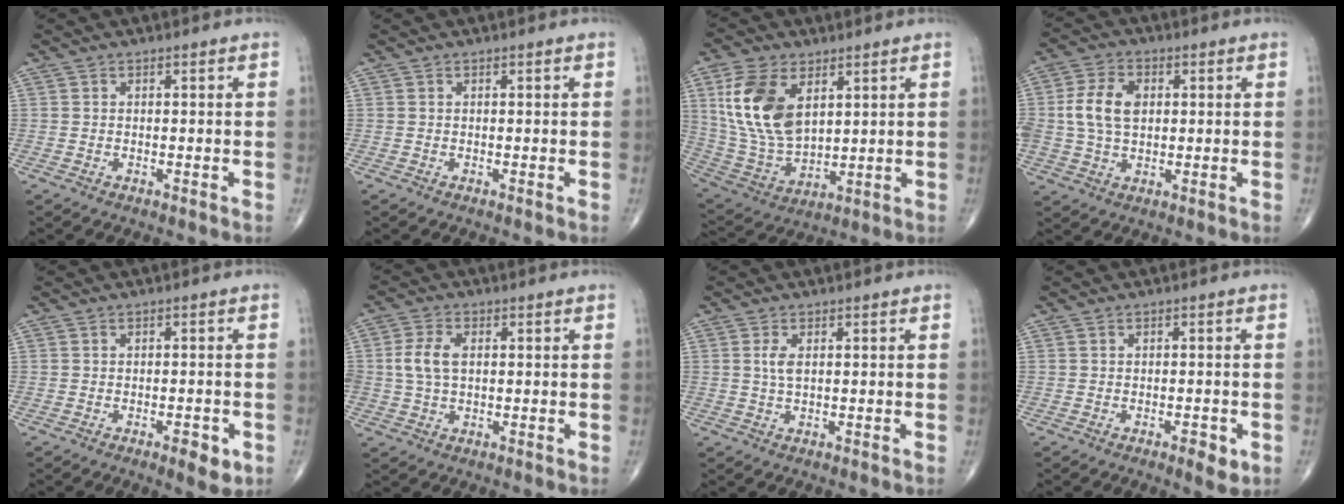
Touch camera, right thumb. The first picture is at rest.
{"total": 0.0}
{"total": 16.1, "force": [5.5, 9.4, 11.9], "torque": [-0.224, -0.021, 0.118]}
{"total": 8.7, "force": [1.1, 5.8, 6.4], "torque": [-0.121, 0.006, 0.023]}
{"total": 4.2, "force": [-1.8, 1.5, 3.4], "torque": [-0.041, -0.001, -0.022]}
{"total": 5.6, "force": [0.6, 3.5, 4.4], "torque": [-0.096, 0.007, 0.011]}
{"total": 2.3, "force": [0.5, 0.9, 2.0], "torque": [-0.043, 0.003, 0.014]}
{"total": 3.3, "force": [-1.4, 1.3, 2.7], "torque": [-0.034, -0.003, -0.018]}